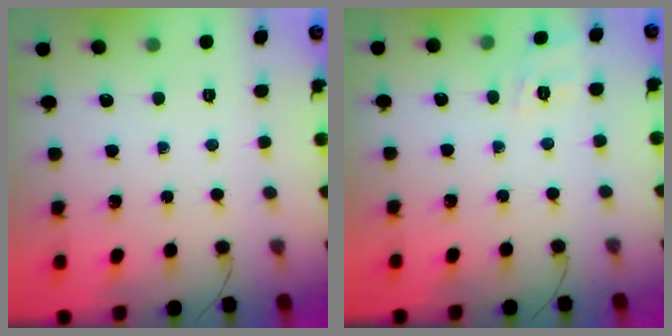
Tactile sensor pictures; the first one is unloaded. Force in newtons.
{"total": 3.6, "press": 3.2, "slide": 1.7}